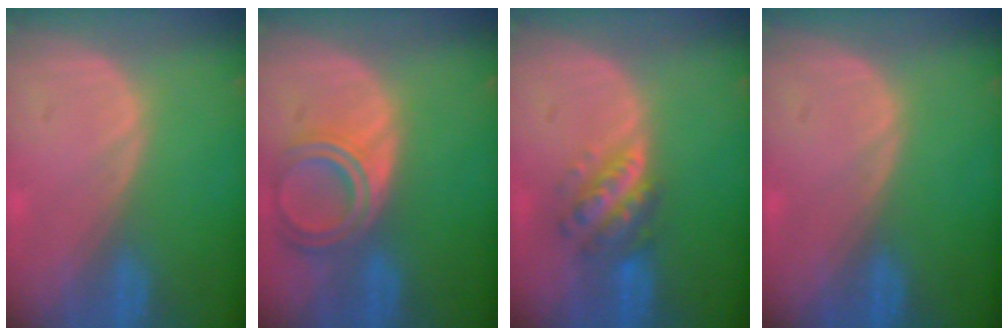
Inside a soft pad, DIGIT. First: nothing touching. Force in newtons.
{"total": 6.6, "press": 6.0, "slide": 2.8}
{"total": 5.8, "press": 5.3, "slide": 2.4}
{"total": 0.0}